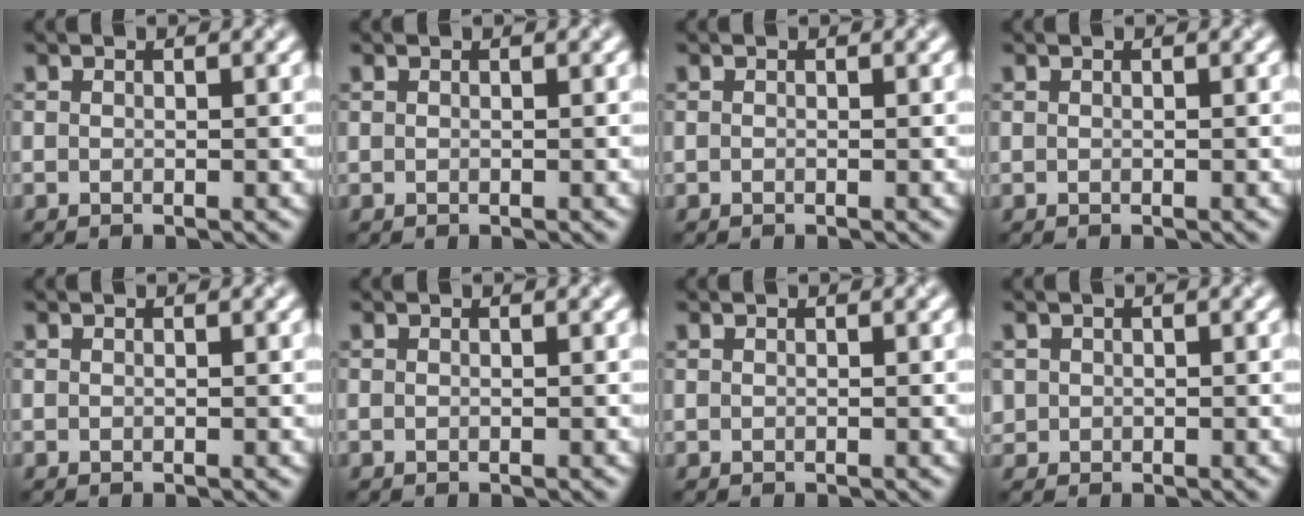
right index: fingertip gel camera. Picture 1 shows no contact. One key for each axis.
{"total": 0.0}
{"total": 0.0}
{"total": 0.0}
{"total": 0.0}
{"total": 0.0}
{"total": 0.0}
{"total": 0.8, "fx": 0.1, "fy": 0.7, "fz": -0.1, "tx": 0.009, "ty": 0.002, "tz": 0.001}